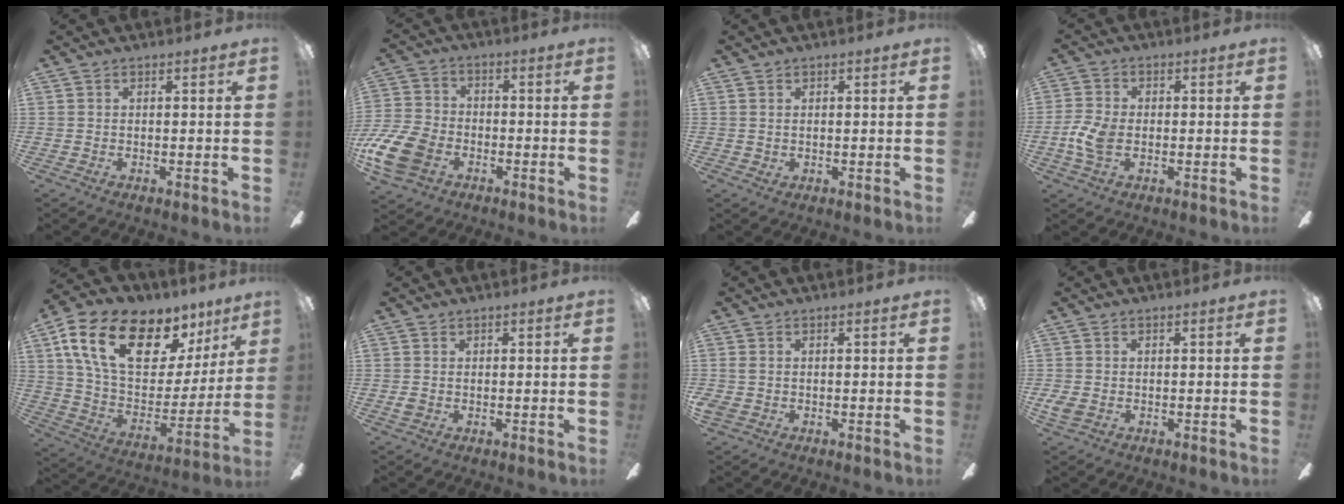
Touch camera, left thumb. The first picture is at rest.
{"total": 12.5, "force": [-5.4, 8.6, 7.2], "torque": [-0.169, 0.031, -0.100]}
{"total": 0.9, "force": [0.6, 0.7, 0.1], "torque": [-0.001, 0.003, 0.011]}
{"total": 6.5, "force": [-1.2, 4.1, 4.9], "torque": [-0.107, 0.005, -0.024]}
{"total": 22.2, "force": [12.8, 11.7, 13.9], "torque": [-0.243, -0.062, 0.229]}
{"total": 1.2, "force": [-0.1, 1.0, 0.5], "torque": [-0.010, 0.003, -0.002]}
{"total": 1.4, "force": [-0.5, 1.0, 0.9], "torque": [-0.017, 0.005, -0.010]}
{"total": 2.5, "force": [-0.9, 1.6, 1.7], "torque": [-0.040, -0.001, -0.018]}